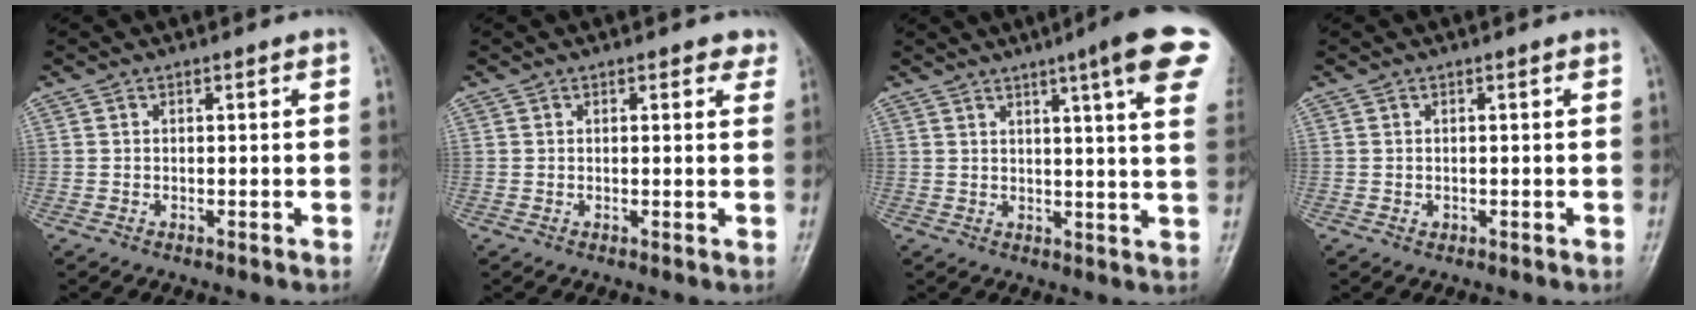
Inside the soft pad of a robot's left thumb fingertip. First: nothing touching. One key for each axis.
{"total": 2.6, "fx": 1.9, "fy": 1.3, "fz": 1.2, "tx": 0.010, "ty": -0.004, "tz": 0.014}
{"total": 15.0, "fx": 8.4, "fy": 1.1, "fz": 12.4, "tx": -0.146, "ty": -0.023, "tz": 0.091}
{"total": 0.7, "fx": 0.1, "fy": 0.5, "fz": 0.5, "tx": -0.004, "ty": 0.001, "tz": 0.003}